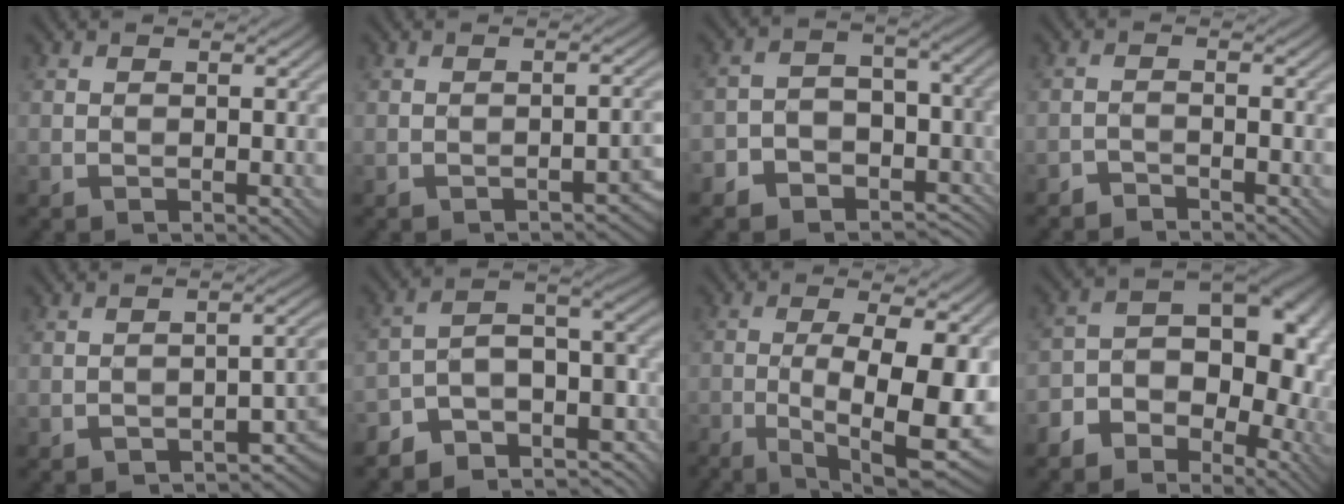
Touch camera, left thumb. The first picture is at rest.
{"total": 2.3, "force": [-1.6, 0.7, 1.5], "torque": [-0.017, 0.008, -0.018]}
{"total": 7.6, "force": [-3.9, 5.5, 3.6], "torque": [-0.056, -0.014, -0.073]}
{"total": 1.6, "force": [-1.6, 0.2, 0.4], "torque": [-0.005, 0.000, -0.036]}
{"total": 5.1, "force": [-3.4, 1.8, 3.3], "torque": [-0.036, 0.008, -0.046]}
{"total": 8.7, "force": [-5.7, 3.7, 5.4], "torque": [-0.085, -0.012, -0.116]}
{"total": 12.9, "force": [-3.5, 3.7, 11.9], "torque": [-0.170, -0.006, -0.044]}
{"total": 12.0, "force": [-4.2, 8.3, 7.5], "torque": [-0.104, -0.021, -0.075]}